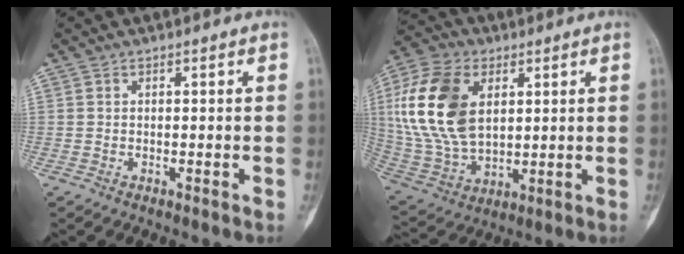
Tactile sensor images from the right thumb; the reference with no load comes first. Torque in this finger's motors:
{"motor_torque": [1.05, 2.98, 1.05, -0.55, 0.68]}